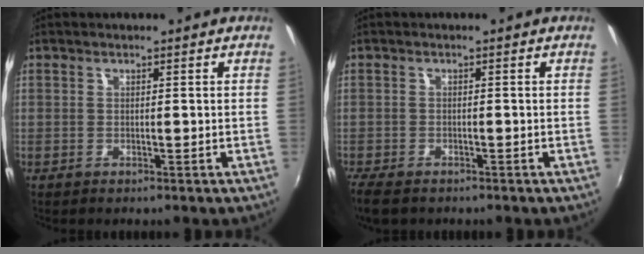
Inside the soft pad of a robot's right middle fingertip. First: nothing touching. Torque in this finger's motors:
{"motor_torque": [0.67, -0.69, 0.05, 0.07]}